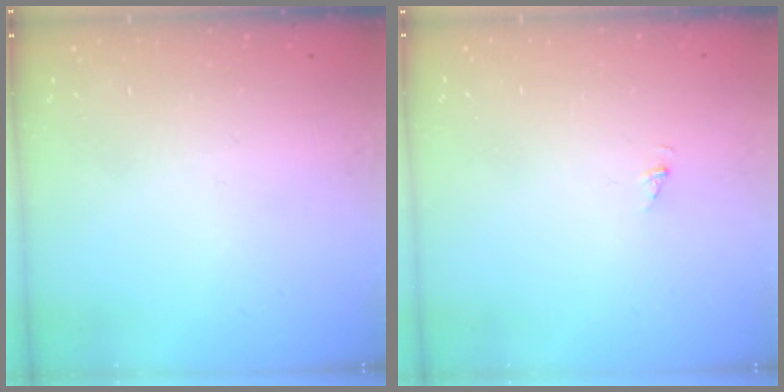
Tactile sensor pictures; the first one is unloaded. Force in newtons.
{"total": 0.7, "press": 0.7, "slide": 0.0}